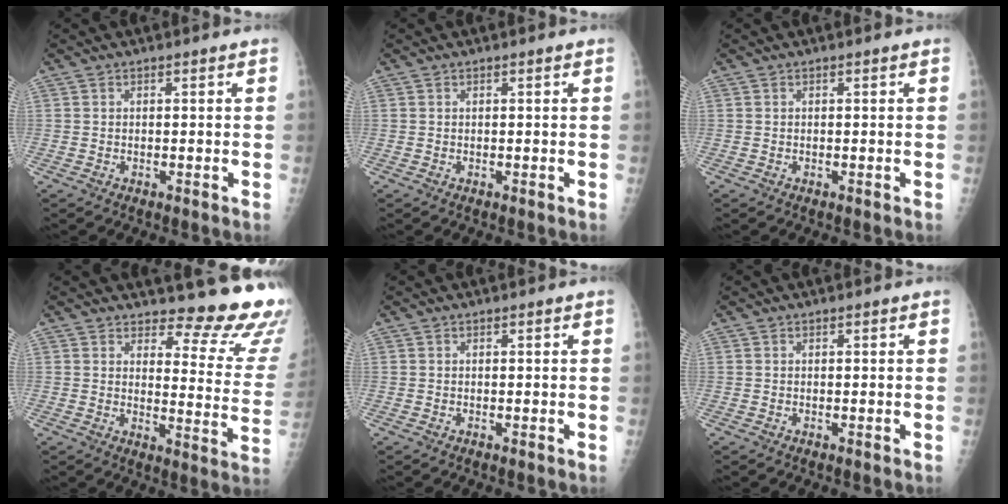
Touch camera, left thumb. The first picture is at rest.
{"total": 0.0}
{"total": 0.0}
{"total": 15.8, "force": [14.4, 3.7, 5.2], "torque": [-0.021, -0.159, 0.153]}
{"total": 0.0}
{"total": 0.0}